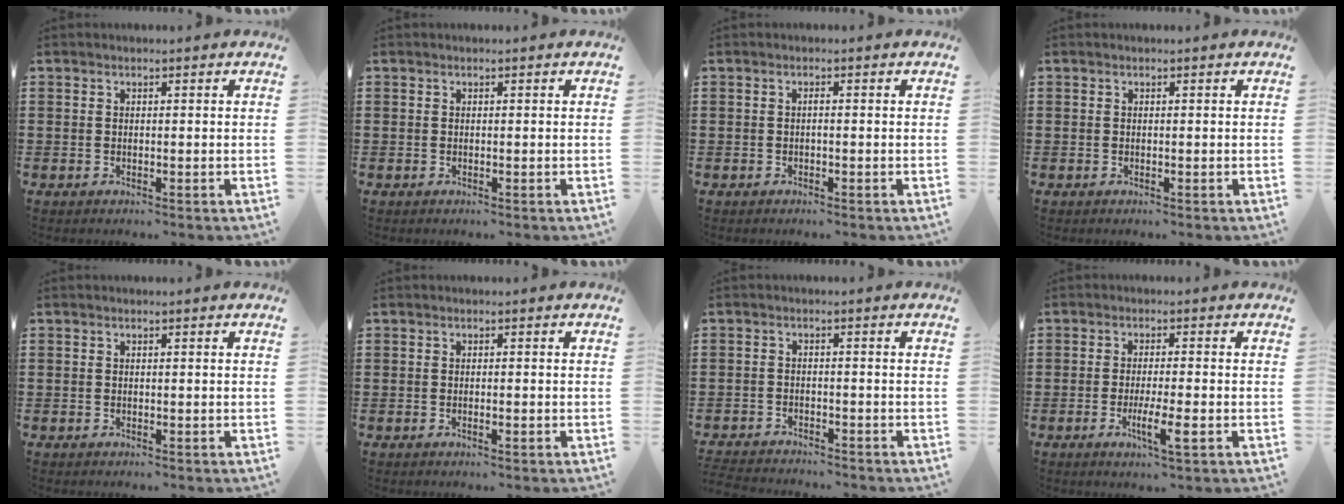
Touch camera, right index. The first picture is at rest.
{"total": 0.0}
{"total": 0.6, "force": [-0.2, 0.1, 0.6], "torque": [-0.012, -0.004, -0.003]}
{"total": 0.0}
{"total": 0.0}
{"total": 0.6, "force": [-0.3, 0.2, 0.5], "torque": [-0.010, -0.004, -0.004]}
{"total": 2.3, "force": [-2.3, 0.1, -0.1], "torque": [-0.004, 0.000, -0.051]}
{"total": 5.2, "force": [-2.0, 0.7, 4.7], "torque": [-0.083, -0.011, -0.033]}